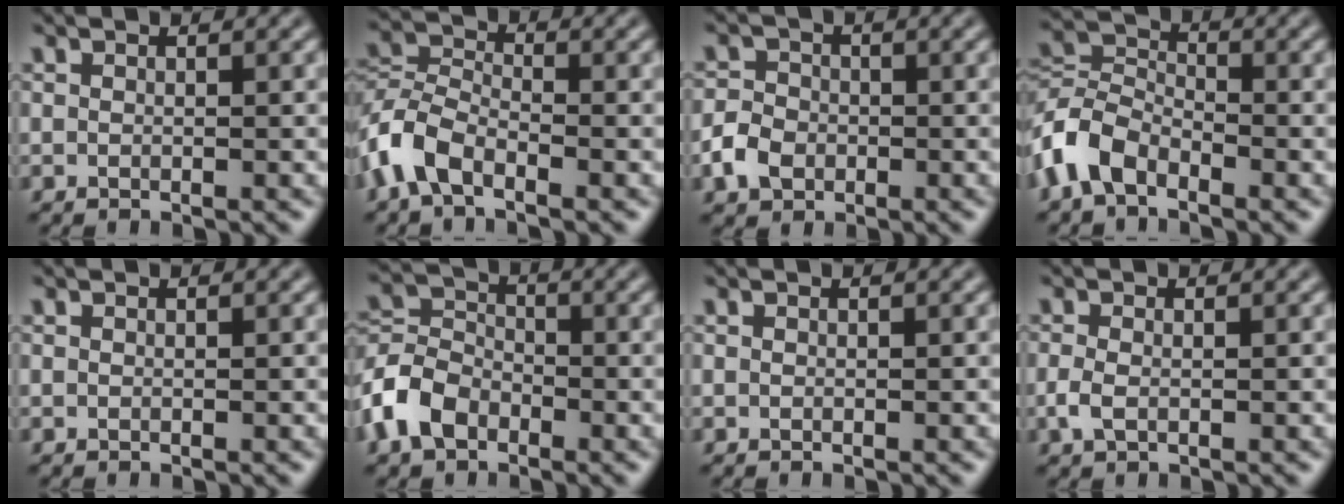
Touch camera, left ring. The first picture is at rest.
{"total": 4.9, "force": [-3.1, 2.5, 2.9], "torque": [-0.067, 0.001, -0.076]}
{"total": 3.0, "force": [-1.1, 2.4, 1.3], "torque": [-0.025, 0.002, -0.026]}
{"total": 5.3, "force": [-3.2, 3.0, 2.9], "torque": [-0.063, 0.006, -0.081]}
{"total": 0.0}
{"total": 5.0, "force": [-2.9, 3.4, 2.5], "torque": [-0.054, 0.004, -0.069]}
{"total": 0.0}
{"total": 1.5, "force": [-0.4, 0.9, 1.1], "torque": [-0.028, -0.003, -0.010]}